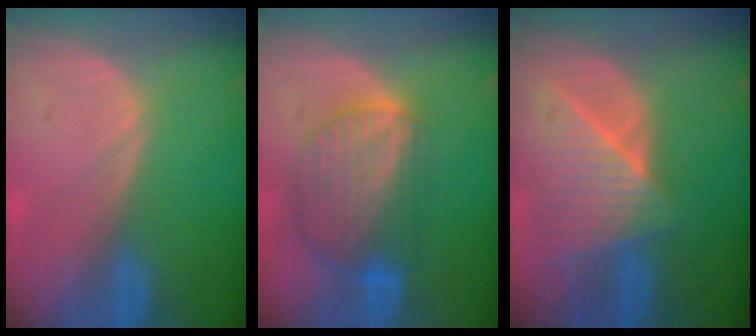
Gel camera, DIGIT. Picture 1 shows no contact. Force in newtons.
{"total": 8.8, "press": 7.8, "slide": 4.2}
{"total": 8.3, "press": 7.5, "slide": 3.5}